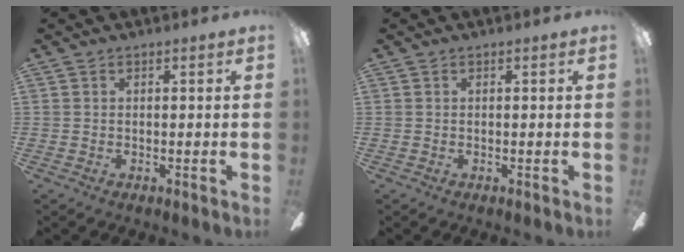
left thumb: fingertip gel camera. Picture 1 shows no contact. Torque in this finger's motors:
{"motor_torque": [-0.01, 0.01, 0.00, 0.01, 0.00]}